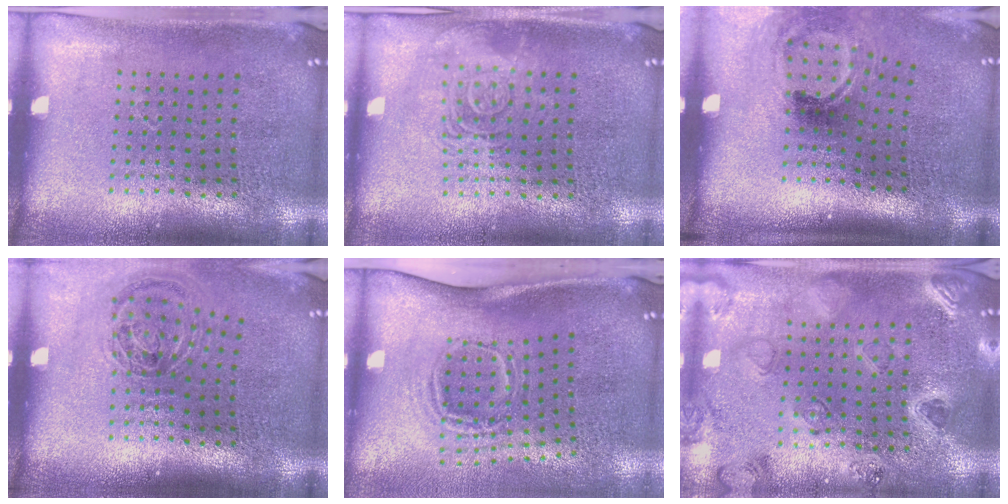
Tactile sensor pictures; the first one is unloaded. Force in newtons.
{"total": 2.8, "press": 2.8, "slide": 0.4}
{"total": 2.0, "press": 1.3, "slide": 1.6}
{"total": 1.2, "press": 1.0, "slide": 0.6}
{"total": 1.9, "press": 1.2, "slide": 1.5}
{"total": 0.7, "press": 0.7, "slide": 0.3}